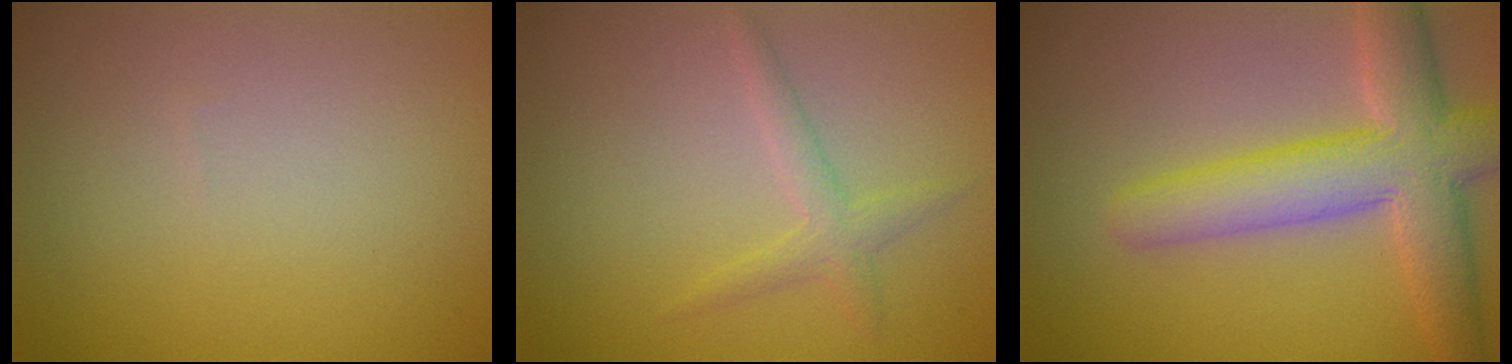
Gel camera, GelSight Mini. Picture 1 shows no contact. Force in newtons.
{"total": 1.7, "press": 1.7, "slide": 0.1}
{"total": 7.3, "press": 7.3, "slide": 0.2}